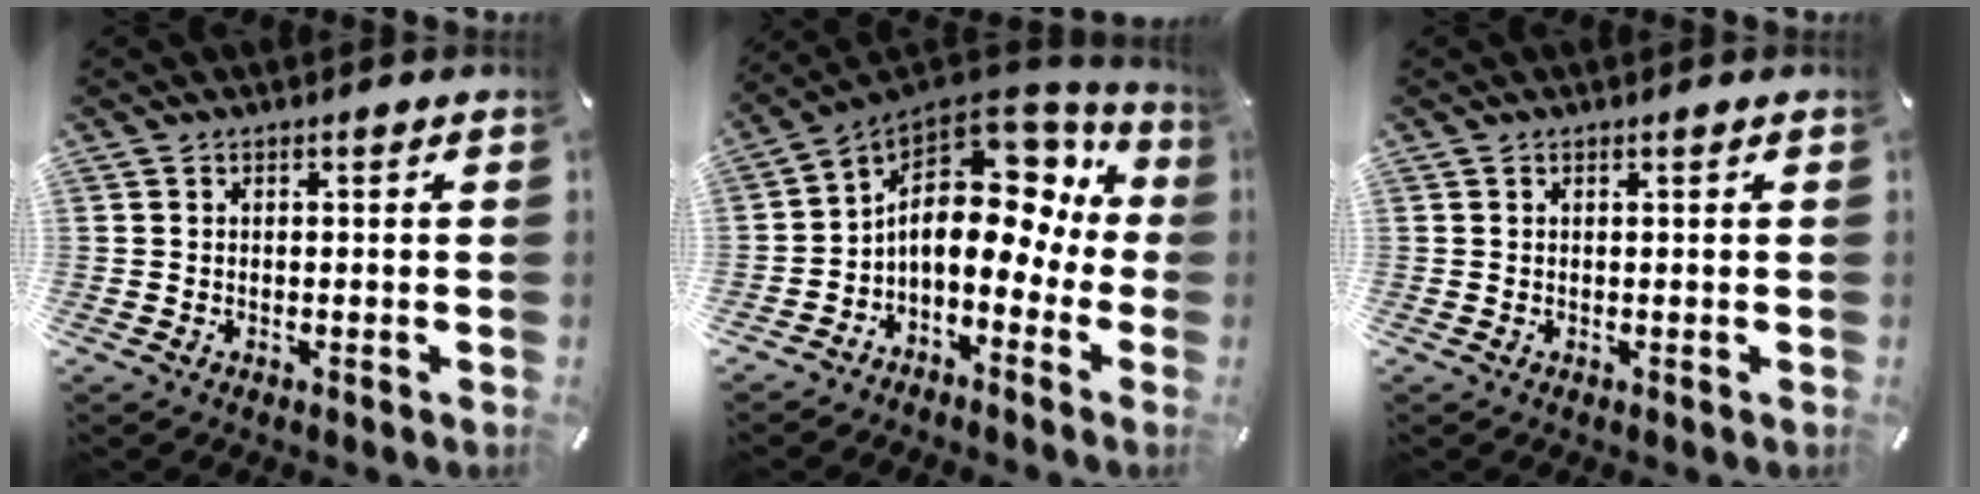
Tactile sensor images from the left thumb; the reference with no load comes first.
{"total": 15.5, "force": [2.0, 10.3, 11.3], "torque": [-0.193, -0.020, 0.034]}
{"total": 0.6, "force": [0.3, -0.1, 0.5], "torque": [-0.008, -0.001, 0.005]}